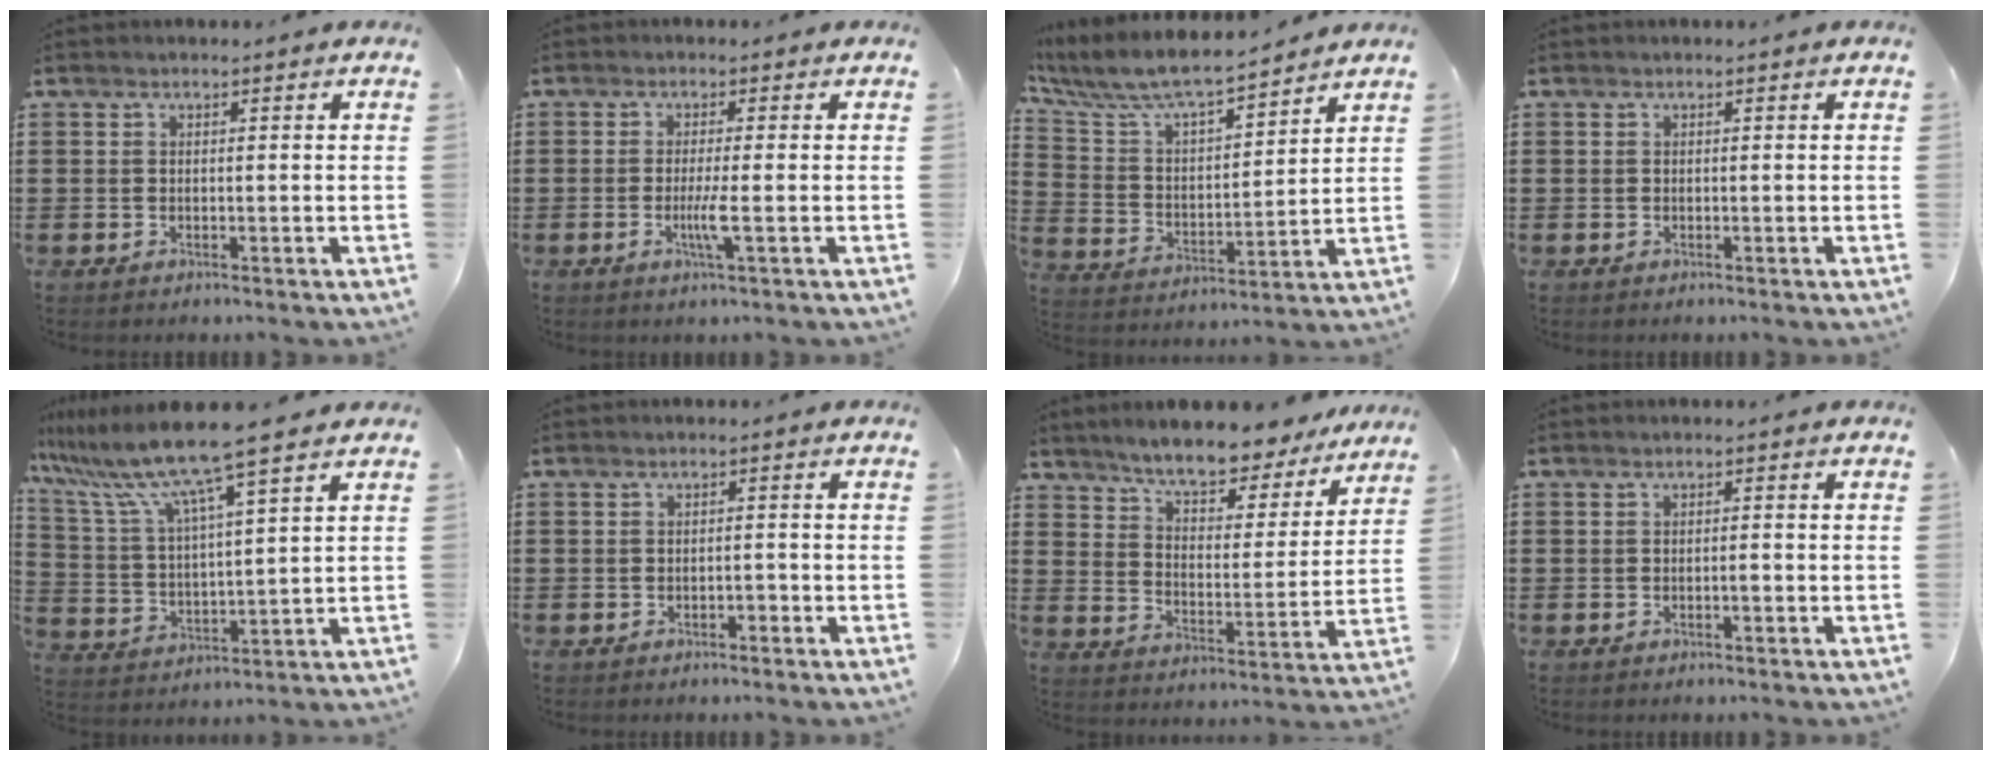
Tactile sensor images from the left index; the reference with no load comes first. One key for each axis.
{"total": 3.7, "fx": -0.9, "fy": -0.3, "fz": 3.6, "tx": -0.067, "ty": -0.011, "tz": -0.021}
{"total": 8.0, "fx": 7.2, "fy": 1.3, "fz": 3.2, "tx": -0.097, "ty": -0.046, "tz": 0.121}
{"total": 0.0}
{"total": 10.6, "fx": 8.6, "fy": -0.4, "fz": 6.2, "tx": -0.152, "ty": -0.046, "tz": 0.142}
{"total": 0.9, "fx": -0.7, "fy": 0.3, "fz": 0.5, "tx": -0.015, "ty": -0.003, "tz": -0.014}
{"total": 7.3, "fx": 6.8, "fy": 0.7, "fz": 2.4, "tx": -0.077, "ty": -0.038, "tz": 0.118}
{"total": 0.8, "fx": -0.3, "fy": 0.2, "fz": 0.8, "tx": -0.016, "ty": -0.004, "tz": -0.004}